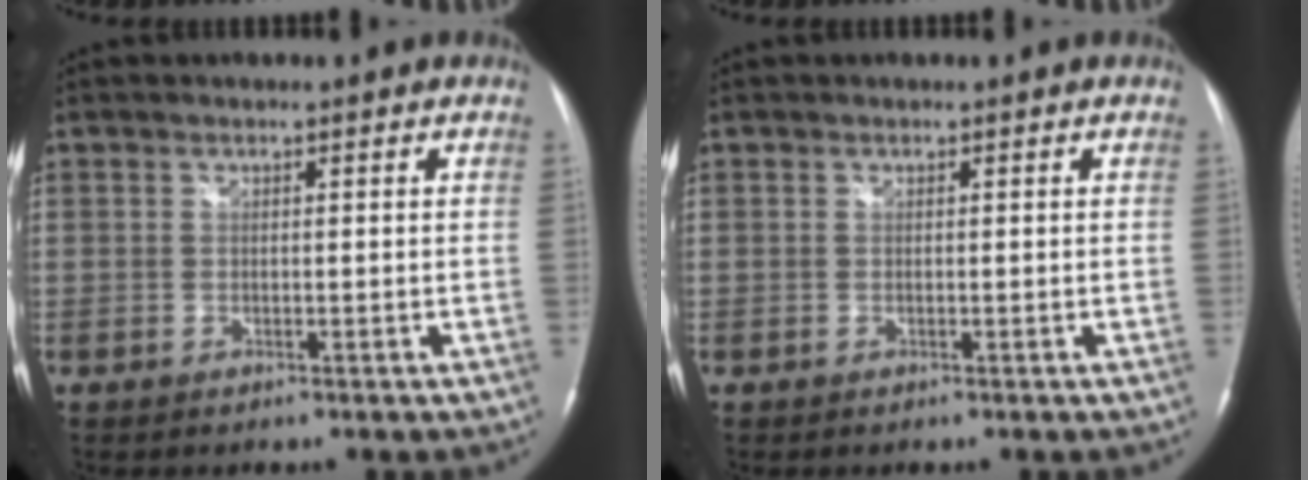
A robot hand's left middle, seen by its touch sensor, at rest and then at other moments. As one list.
[{"total": 0.0}]